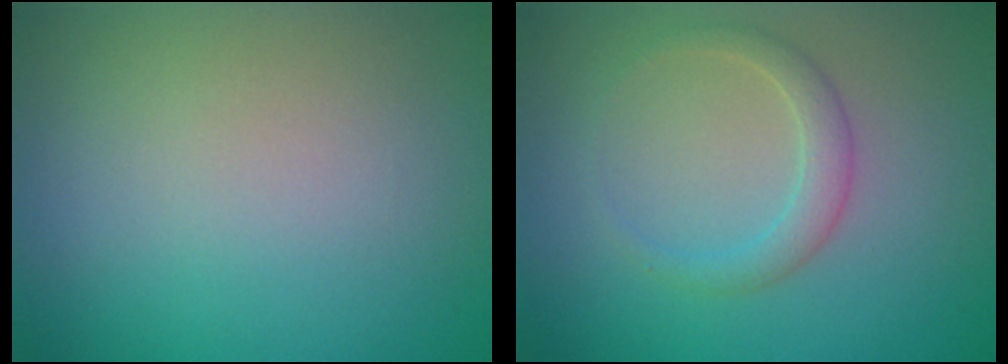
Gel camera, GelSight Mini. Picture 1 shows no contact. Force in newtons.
{"total": 1.9, "press": 1.9, "slide": 0.1}